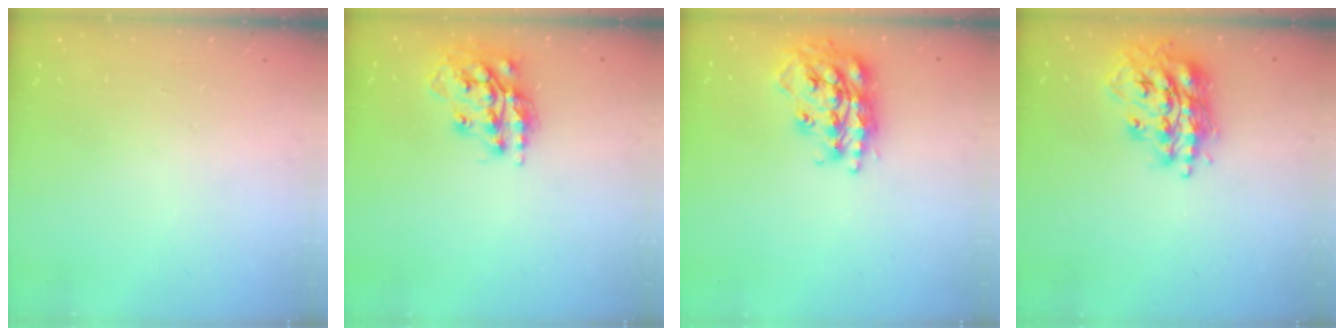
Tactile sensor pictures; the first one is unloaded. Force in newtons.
{"total": 15.4, "press": 15.3, "slide": 1.1}
{"total": 19.5, "press": 19.5, "slide": 1.8}
{"total": 17.1, "press": 17.0, "slide": 1.4}